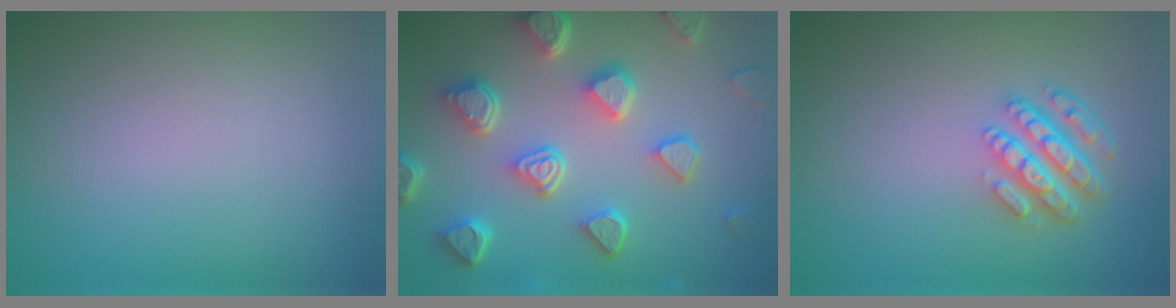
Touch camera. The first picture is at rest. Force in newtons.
{"total": 6.7, "press": 5.3, "slide": 4.1}
{"total": 4.5, "press": 3.3, "slide": 3.0}